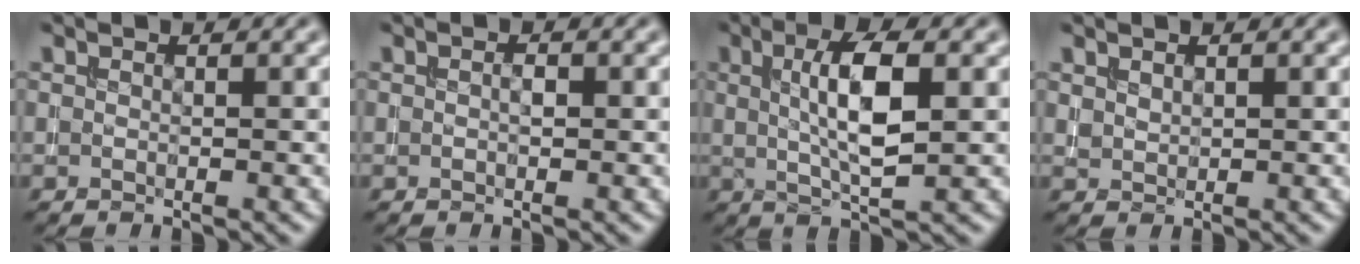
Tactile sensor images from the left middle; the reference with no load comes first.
{"total": 0.7, "force": [0.1, 0.4, 0.6], "torque": [-0.013, 0.003, 0.002]}
{"total": 5.6, "force": [1.0, 1.6, 5.3], "torque": [-0.094, 0.007, 0.018]}
{"total": 0.8, "force": [0.7, 0.4, 0.2], "torque": [-0.008, 0.001, 0.019]}